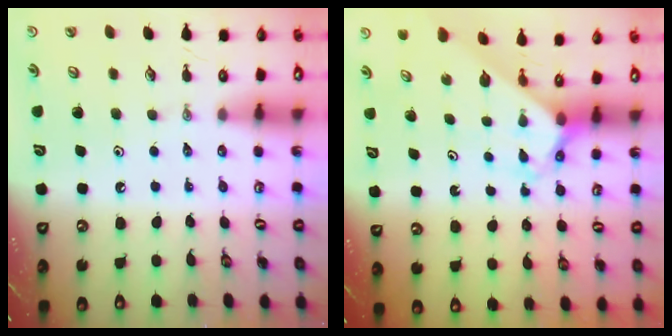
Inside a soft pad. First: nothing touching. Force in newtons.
{"total": 2.7, "press": 2.7, "slide": 0.1}